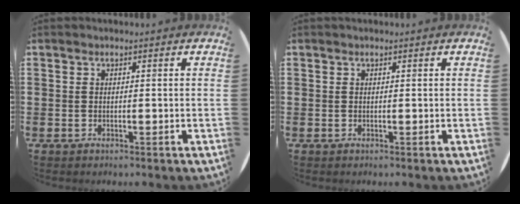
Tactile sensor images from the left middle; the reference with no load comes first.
{"total": 0.0}